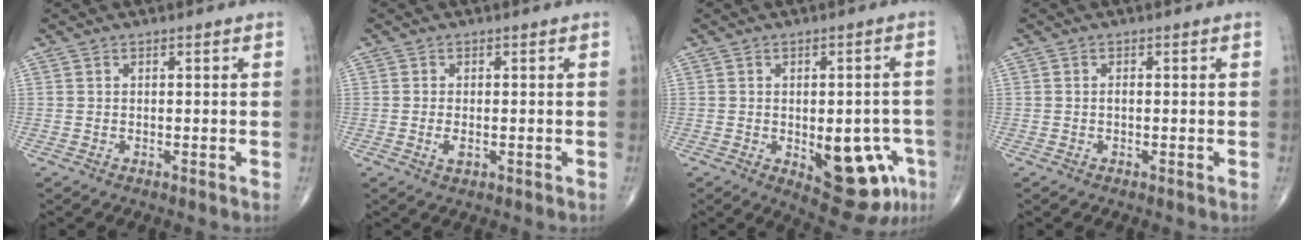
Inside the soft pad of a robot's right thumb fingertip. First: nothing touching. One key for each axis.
{"total": 2.1, "fx": -0.5, "fy": 1.1, "fz": 1.8, "tx": -0.036, "ty": -0.003, "tz": -0.009}
{"total": 13.6, "fx": -4.3, "fy": 6.4, "fz": 11.2, "tx": -0.104, "ty": 0.010, "tz": -0.037}
{"total": 0.6, "fx": -0.1, "fy": 0.3, "fz": 0.5, "tx": -0.010, "ty": 0.000, "tz": -0.004}